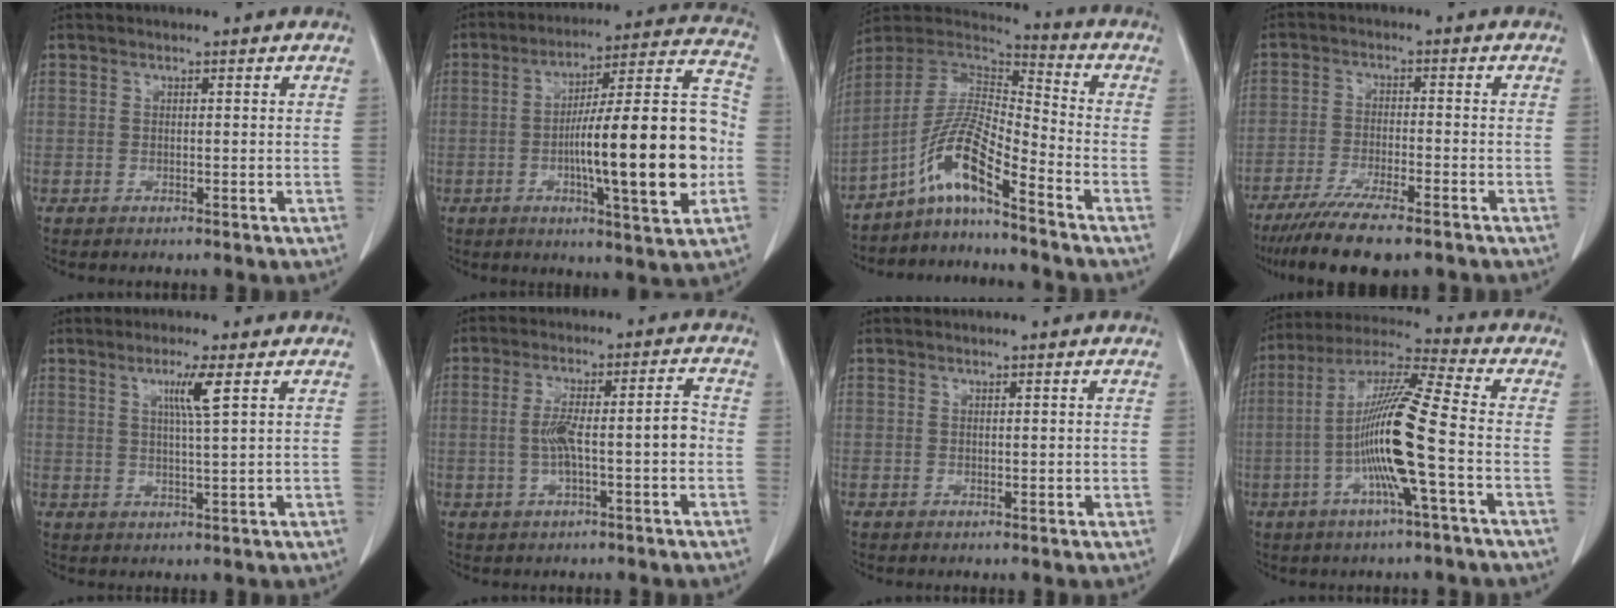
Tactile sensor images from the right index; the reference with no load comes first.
{"total": 21.0, "force": [-3.5, 2.1, 20.6], "torque": [-0.290, 0.018, -0.051]}
{"total": 10.4, "force": [-7.0, 0.6, 7.6], "torque": [-0.155, 0.017, -0.136]}
{"total": 11.2, "force": [-8.7, 1.6, 6.9], "torque": [-0.110, -0.022, -0.139]}
{"total": 4.3, "force": [1.8, -0.6, 3.8], "torque": [-0.072, -0.005, 0.032]}
{"total": 7.7, "force": [-1.1, 1.2, 7.5], "torque": [-0.137, 0.023, -0.016]}
{"total": 0.6, "force": [0.2, 0.3, 0.5], "torque": [-0.009, -0.003, 0.004]}
{"total": 14.0, "force": [-3.1, -0.4, 13.7], "torque": [-0.266, 0.002, -0.070]}